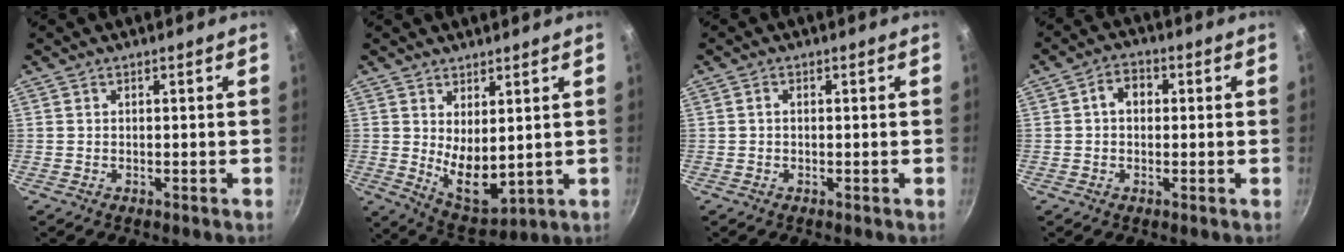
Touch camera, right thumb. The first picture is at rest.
{"total": 8.9, "force": [1.9, 4.3, 7.5], "torque": [-0.107, -0.038, 0.053]}
{"total": 0.9, "force": [0.0, 0.7, 0.6], "torque": [-0.010, 0.006, -0.001]}
{"total": 4.5, "force": [0.6, 3.4, 2.9], "torque": [-0.025, 0.012, 0.003]}